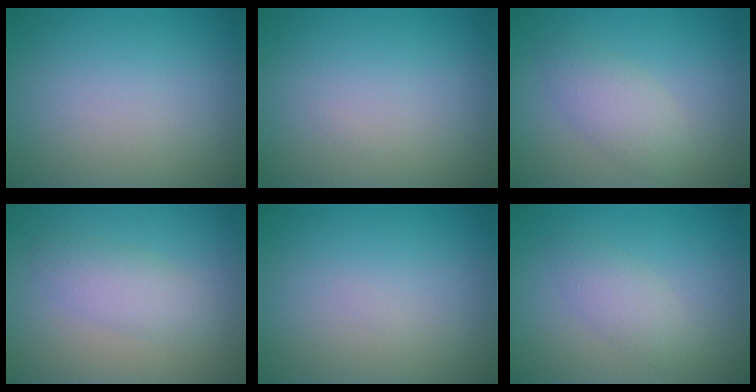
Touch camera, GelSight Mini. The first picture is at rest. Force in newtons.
{"total": 0.0}
{"total": 2.7, "press": 2.7, "slide": 0.0}
{"total": 2.5, "press": 2.5, "slide": 0.1}
{"total": 0.0}
{"total": 2.2, "press": 2.2, "slide": 0.0}